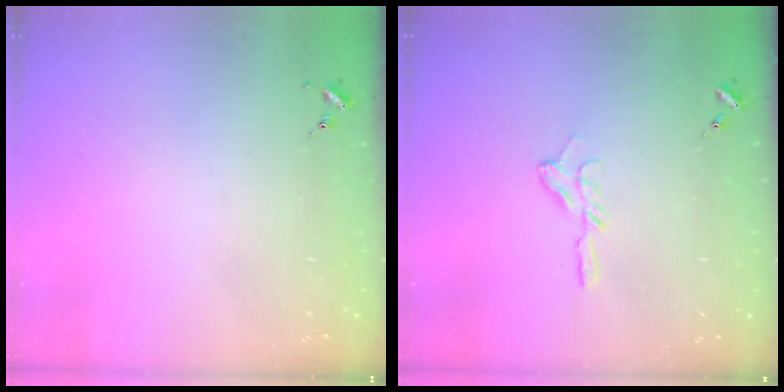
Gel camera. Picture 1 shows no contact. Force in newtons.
{"total": 6.9, "press": 6.9, "slide": 0.7}